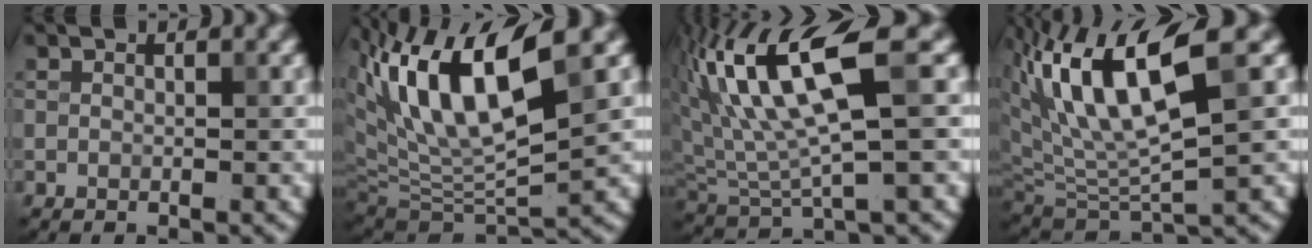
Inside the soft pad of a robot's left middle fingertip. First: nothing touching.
{"total": 10.6, "force": [4.5, 3.5, 9.0], "torque": [-0.165, 0.001, 0.084]}
{"total": 10.2, "force": [3.8, 2.9, 9.0], "torque": [-0.185, 0.009, 0.077]}
{"total": 9.1, "force": [3.9, 2.8, 7.7], "torque": [-0.150, 0.000, 0.073]}